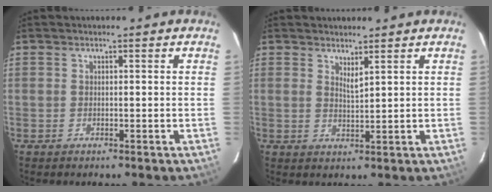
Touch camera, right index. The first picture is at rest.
{"total": 2.2, "force": [1.7, 0.1, 1.4], "torque": [-0.024, -0.004, 0.028]}